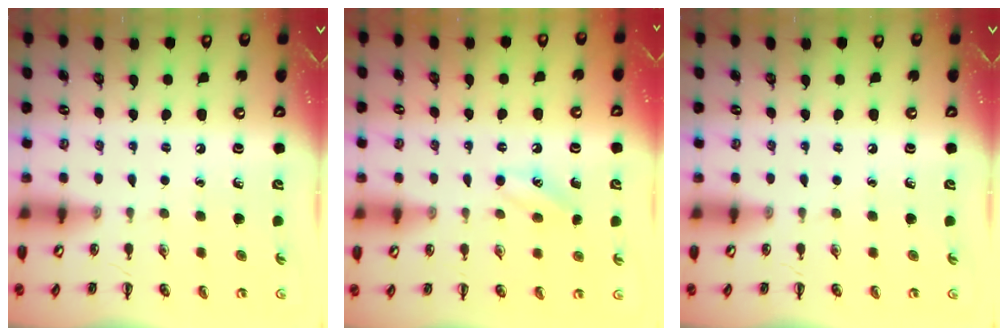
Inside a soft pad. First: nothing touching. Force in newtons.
{"total": 7.5, "press": 7.2, "slide": 1.9}
{"total": 0.0}